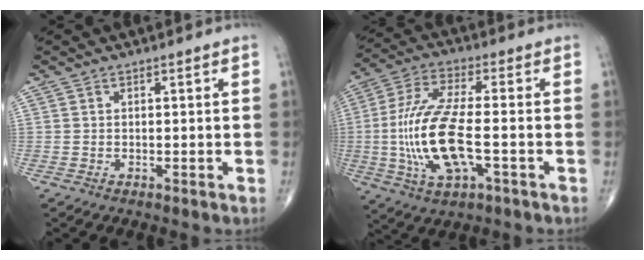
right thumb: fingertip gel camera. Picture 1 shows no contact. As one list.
[{"total": 16.5, "force": [-2.7, 5.8, 15.2], "torque": [-0.328, 0.014, -0.049]}]